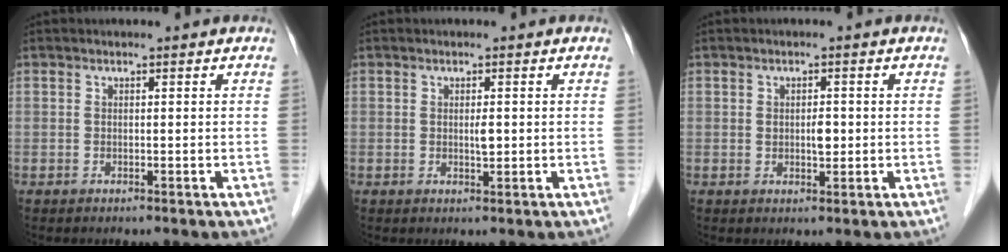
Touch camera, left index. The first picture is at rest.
{"total": 1.2, "force": [0.1, 0.4, 1.1], "torque": [-0.021, -0.003, 0.003]}
{"total": 1.9, "force": [0.0, 0.9, 1.7], "torque": [-0.028, -0.001, 0.002]}